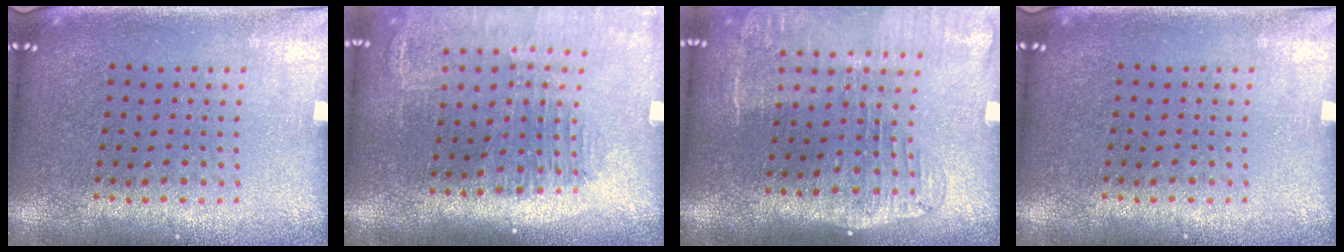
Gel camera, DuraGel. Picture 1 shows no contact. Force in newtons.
{"total": 1.6, "press": 1.5, "slide": 0.6}
{"total": 2.2, "press": 1.8, "slide": 1.2}
{"total": 0.0}